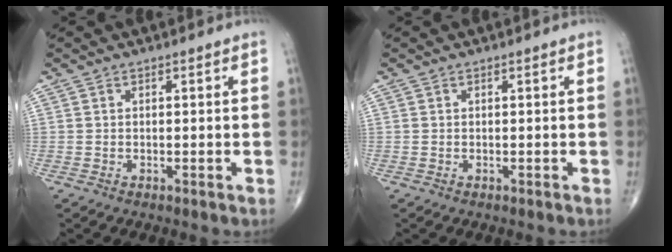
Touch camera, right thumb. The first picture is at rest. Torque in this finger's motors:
{"motor_torque": [0.19, -0.02, -0.09, -0.15, 0.01]}